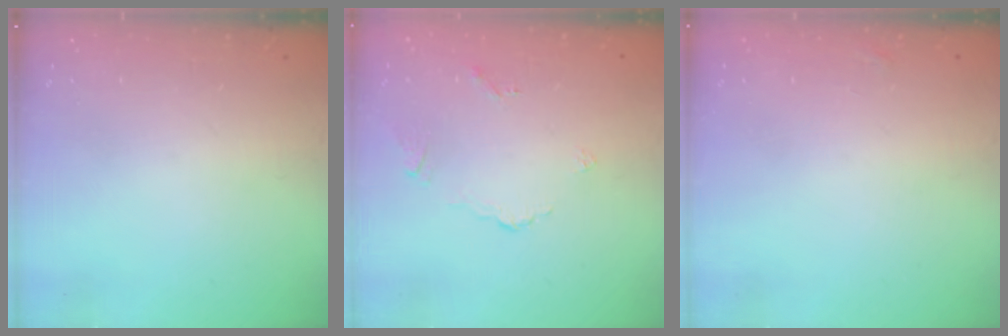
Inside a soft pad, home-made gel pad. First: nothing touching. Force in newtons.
{"total": 2.8, "press": 2.7, "slide": 0.6}
{"total": 3.8, "press": 3.8, "slide": 0.5}